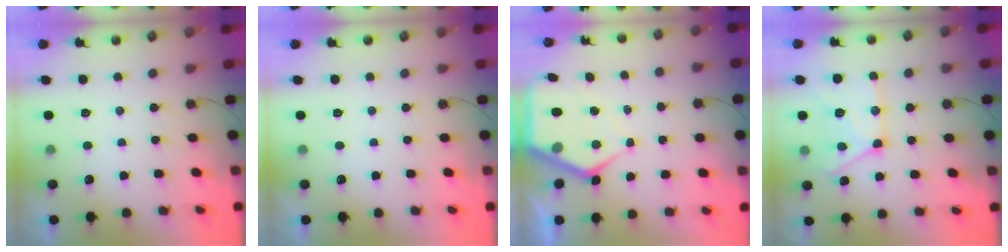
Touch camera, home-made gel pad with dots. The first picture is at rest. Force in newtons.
{"total": 0.0}
{"total": 8.8, "press": 8.7, "slide": 0.9}
{"total": 16.4, "press": 16.3, "slide": 1.4}